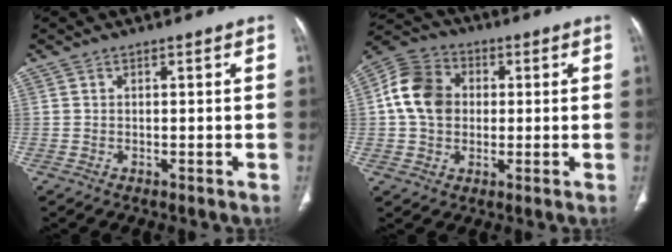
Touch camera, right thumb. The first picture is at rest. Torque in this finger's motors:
{"motor_torque": [1.67, 1.38, 0.87, -0.80, 0.04]}